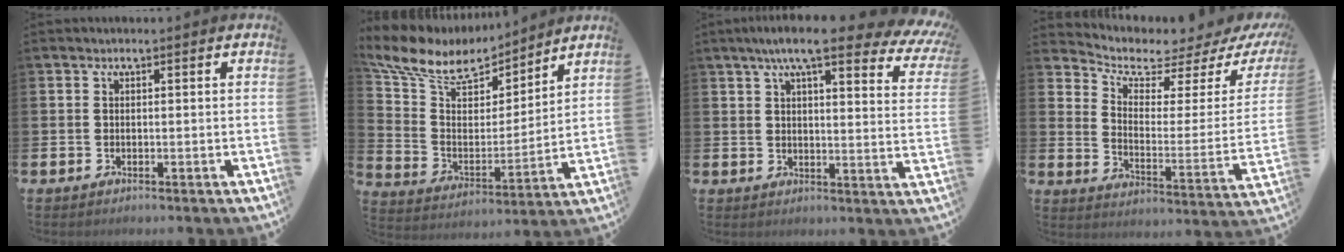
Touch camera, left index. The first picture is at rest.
{"total": 10.6, "force": [9.2, 4.3, 3.1], "torque": [-0.115, -0.052, 0.164]}
{"total": 9.2, "force": [7.3, 1.7, 5.3], "torque": [-0.094, -0.033, 0.124]}
{"total": 4.4, "force": [3.9, 1.7, 1.1], "torque": [-0.045, -0.045, 0.059]}